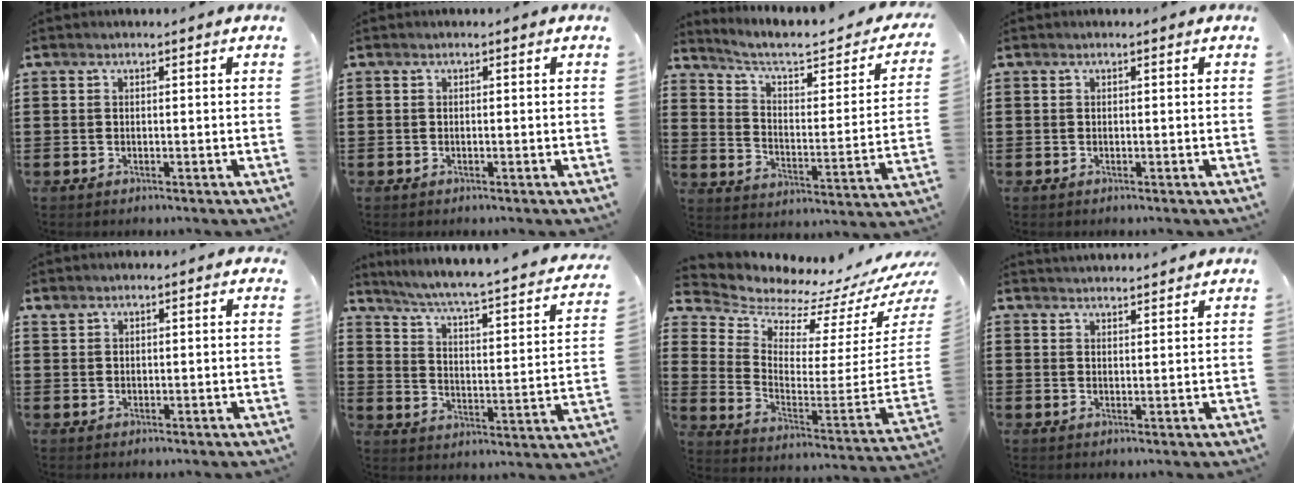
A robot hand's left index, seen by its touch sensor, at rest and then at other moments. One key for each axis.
{"total": 0.0}
{"total": 4.9, "fx": 3.6, "fy": 1.2, "fz": 3.0, "tx": -0.078, "ty": -0.028, "tz": 0.053}
{"total": 0.0}
{"total": 1.8, "fx": 1.5, "fy": 0.8, "fz": 0.4, "tx": -0.012, "ty": 0.003, "tz": 0.030}
{"total": 3.4, "fx": 2.5, "fy": -0.2, "fz": 2.3, "tx": -0.060, "ty": -0.034, "tz": 0.029}
{"total": 3.4, "fx": 3.3, "fy": 0.5, "fz": 0.3, "tx": -0.027, "ty": -0.067, "tz": 0.047}
{"total": 2.5, "fx": 2.4, "fy": -0.2, "fz": -0.3, "tx": 0.000, "ty": -0.007, "tz": 0.047}